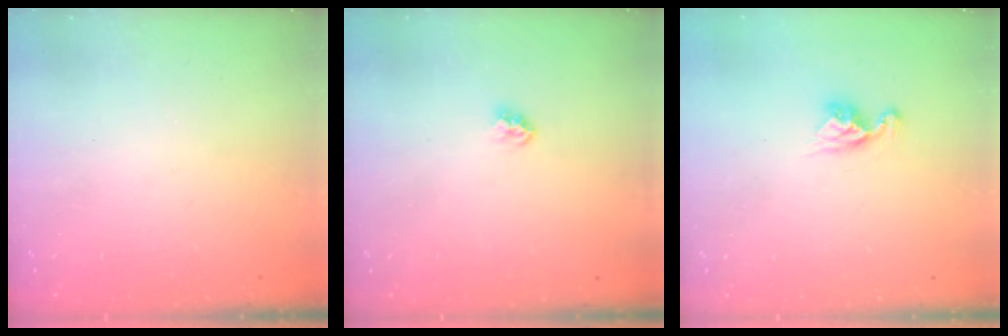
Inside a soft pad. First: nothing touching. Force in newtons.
{"total": 2.3, "press": 2.3, "slide": 0.1}
{"total": 8.2, "press": 8.2, "slide": 0.8}